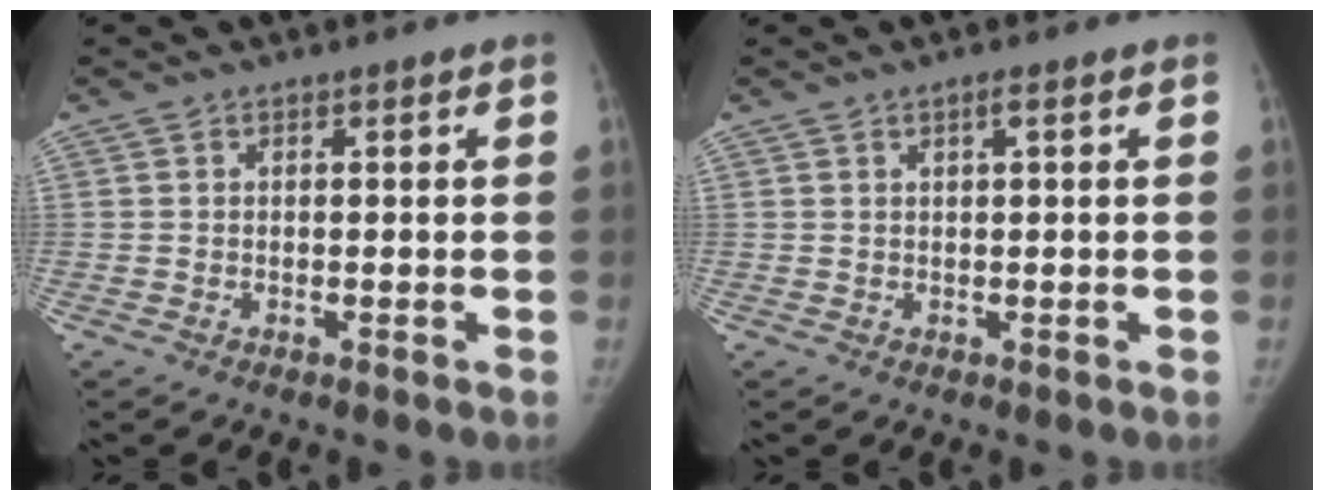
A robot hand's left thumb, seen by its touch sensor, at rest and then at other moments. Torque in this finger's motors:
{"motor_torque": [0.16, 0.03, -0.32, 0.19, 0.04]}